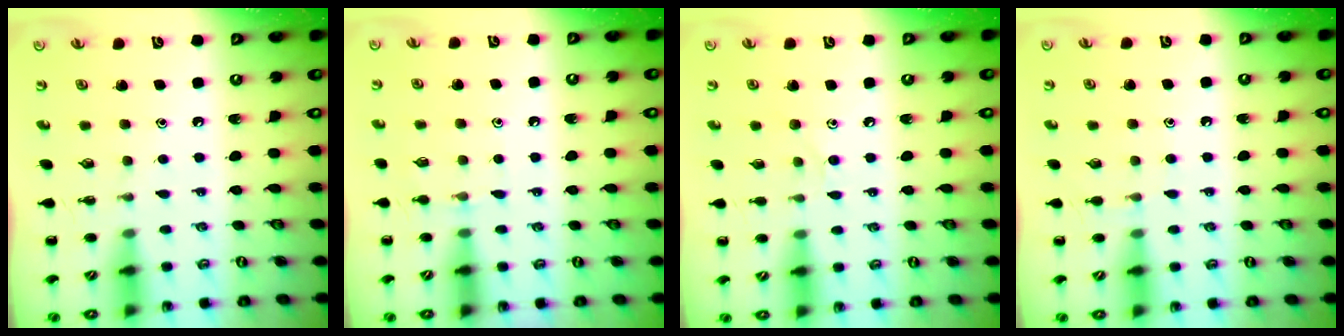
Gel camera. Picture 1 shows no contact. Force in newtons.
{"total": 5.6, "press": 5.5, "slide": 1.1}
{"total": 4.7, "press": 4.4, "slide": 1.5}
{"total": 5.2, "press": 4.9, "slide": 1.6}